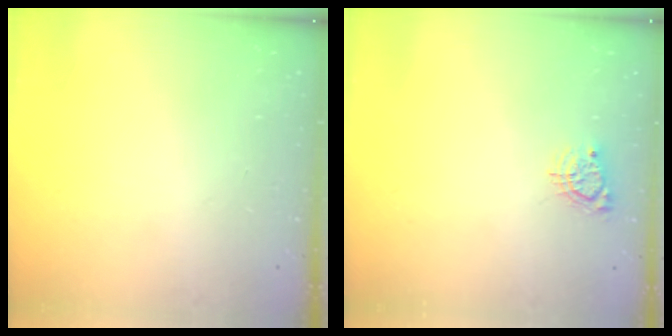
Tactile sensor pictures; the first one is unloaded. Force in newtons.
{"total": 4.9, "press": 4.8, "slide": 0.5}